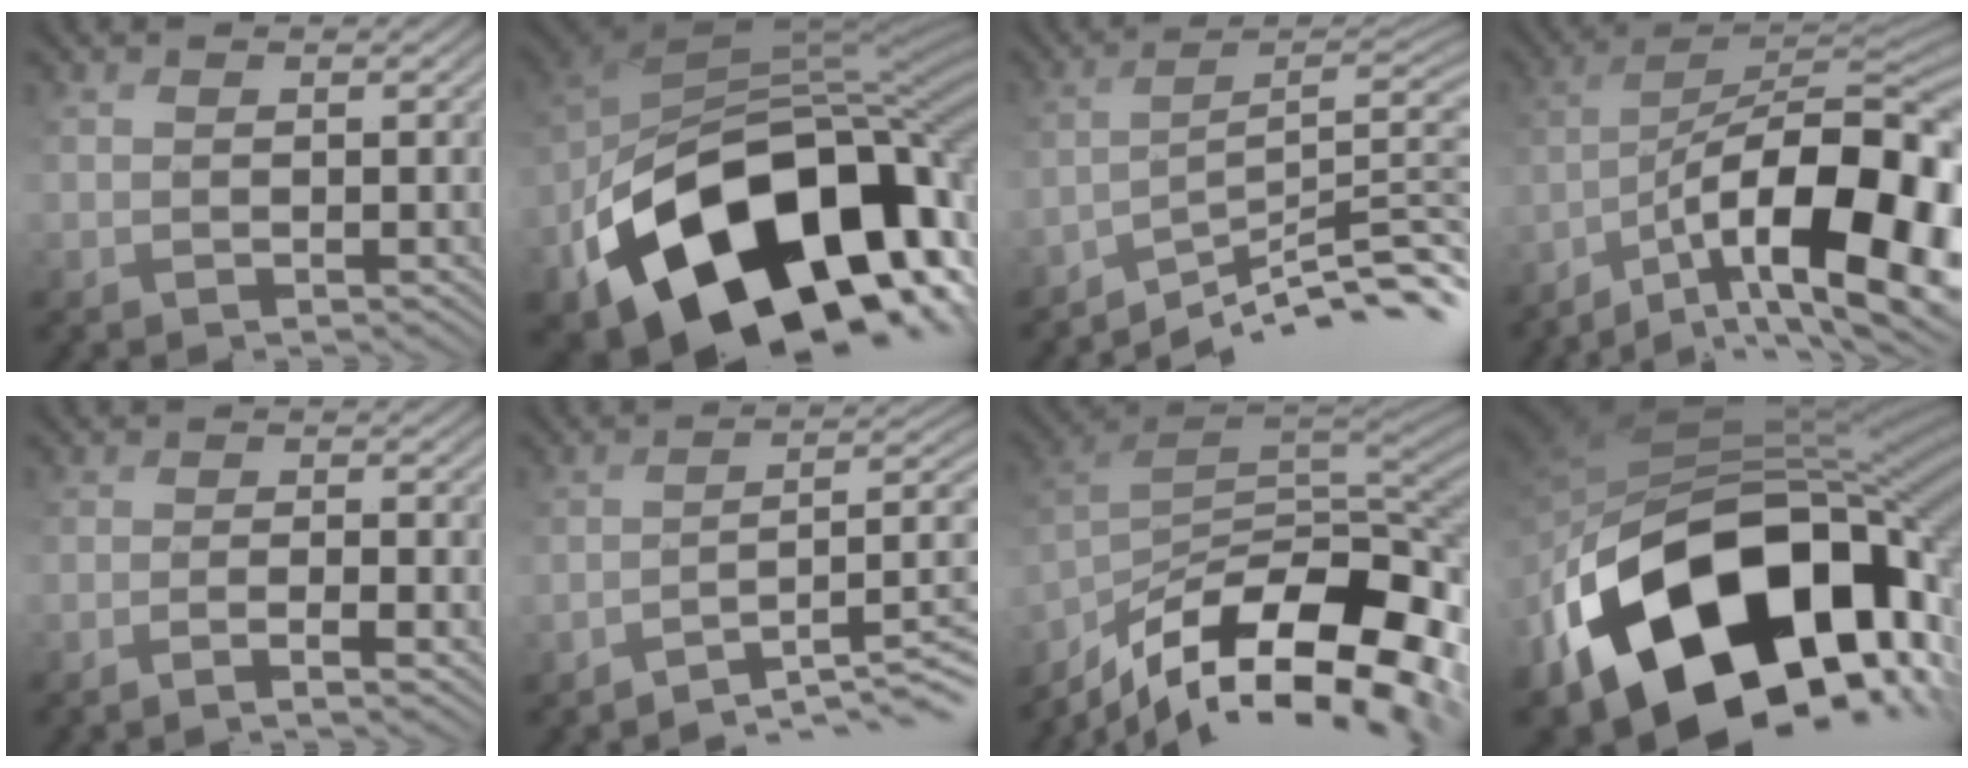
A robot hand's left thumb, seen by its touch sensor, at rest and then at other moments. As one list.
[{"total": 19.4, "force": [-9.9, 12.1, 11.4], "torque": [-0.207, -0.042, -0.149]}, {"total": 10.6, "force": [-7.8, 1.8, 7.0], "torque": [-0.099, 0.008, -0.123]}, {"total": 18.1, "force": [-9.2, 6.9, 14.0], "torque": [-0.216, -0.019, -0.145]}, {"total": 3.6, "force": [-2.5, 0.5, 2.5], "torque": [-0.035, 0.011, -0.053]}, {"total": 7.1, "force": [-4.5, 1.9, 5.1], "torque": [-0.068, 0.006, -0.068]}, {"total": 16.1, "force": [-10.3, 6.8, 10.3], "torque": [-0.229, -0.020, -0.164]}, {"total": 19.4, "force": [-7.0, 12.8, 12.8], "torque": [-0.252, -0.019, -0.104]}]